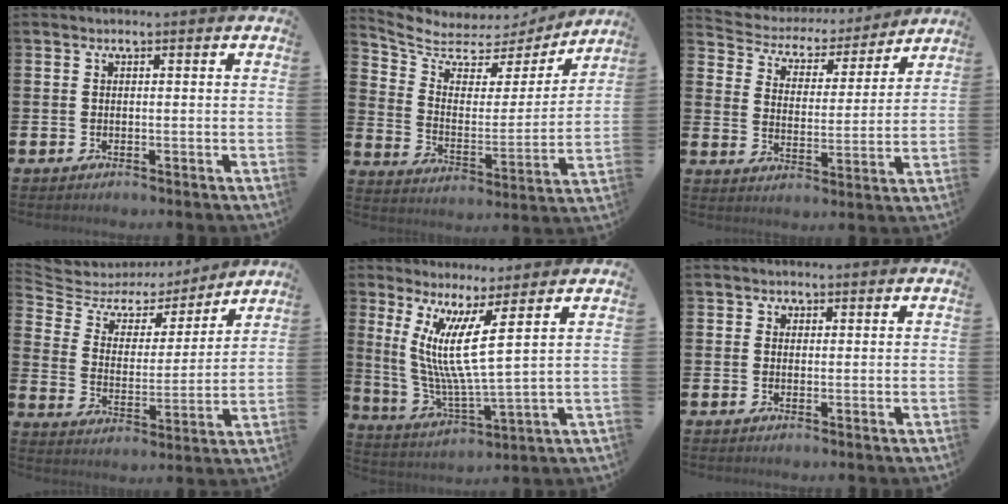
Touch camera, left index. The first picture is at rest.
{"total": 6.4, "force": [5.7, 2.8, 1.0], "torque": [-0.061, -0.050, 0.092]}
{"total": 4.7, "force": [4.1, 2.2, 0.6], "torque": [-0.039, -0.032, 0.063]}
{"total": 6.0, "force": [5.1, 3.1, 0.9], "torque": [-0.047, -0.040, 0.080]}
{"total": 9.2, "force": [5.1, 0.6, 7.6], "torque": [-0.145, -0.039, 0.085]}
{"total": 1.0, "force": [0.4, 0.9, 0.2], "torque": [0.010, 0.000, 0.002]}